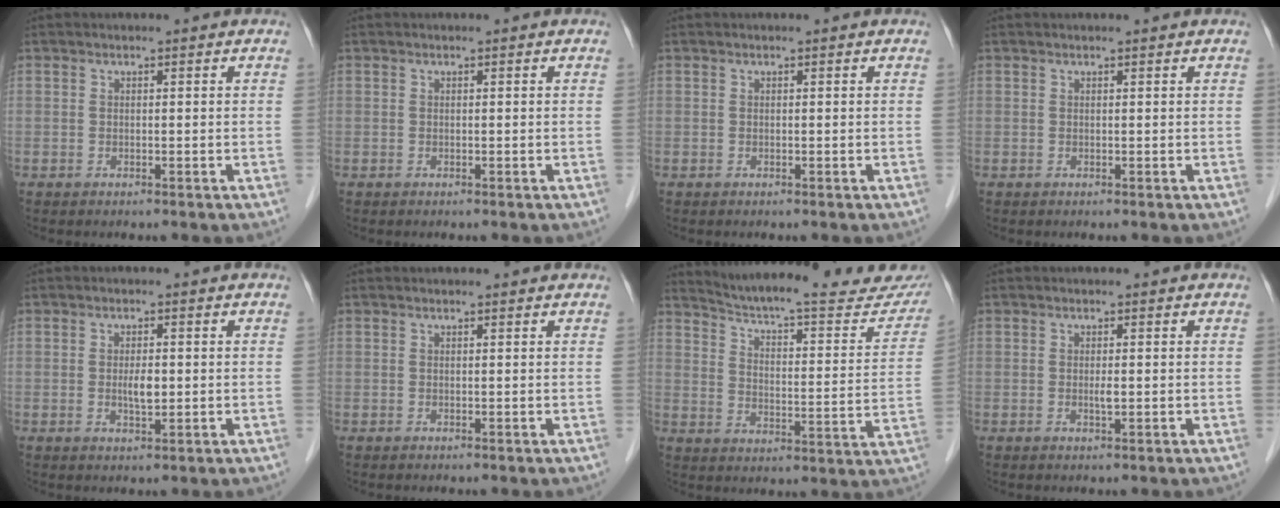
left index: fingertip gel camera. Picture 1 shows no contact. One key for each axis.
{"total": 0.0}
{"total": 0.0}
{"total": 0.6, "fx": 0.5, "fy": 0.0, "fz": 0.2, "tx": -0.006, "ty": 0.002, "tz": 0.009}
{"total": 2.5, "fx": 0.0, "fy": 0.8, "fz": 2.4, "tx": -0.046, "ty": -0.002, "tz": 0.002}
{"total": 1.1, "fx": 1.1, "fy": 0.0, "fz": 0.1, "tx": -0.011, "ty": 0.006, "tz": 0.013}
{"total": 24.3, "fx": 22.6, "fy": 3.4, "fz": 8.3, "tx": -0.118, "ty": -0.059, "tz": 0.287}
{"total": 1.0, "fx": 0.0, "fy": 0.1, "fz": 1.0, "tx": -0.019, "ty": -0.003, "tz": 0.001}